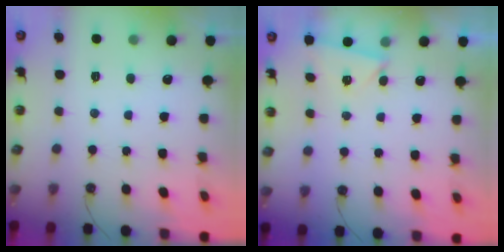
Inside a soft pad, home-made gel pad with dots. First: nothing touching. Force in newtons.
{"total": 2.6, "press": 2.6, "slide": 0.3}